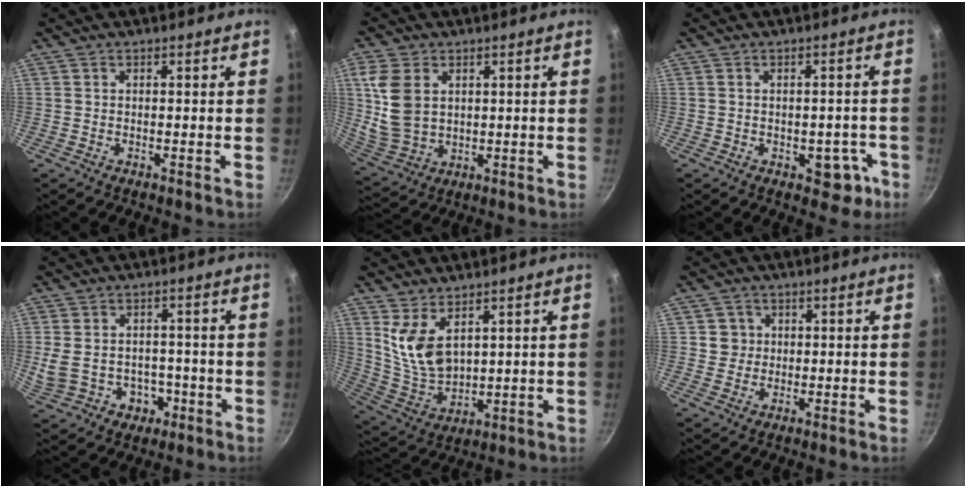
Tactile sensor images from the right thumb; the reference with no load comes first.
{"total": 10.9, "force": [2.7, 7.7, 7.2], "torque": [-0.131, -0.012, 0.069]}
{"total": 6.1, "force": [-2.4, 3.7, 4.1], "torque": [-0.019, 0.018, -0.018]}
{"total": 10.3, "force": [-2.1, 8.5, 5.4], "torque": [-0.085, 0.018, -0.018]}
{"total": 10.0, "force": [4.5, 5.5, 7.0], "torque": [-0.123, -0.044, 0.105]}
{"total": 3.4, "force": [0.5, 3.3, 0.4], "torque": [0.019, 0.009, 0.005]}